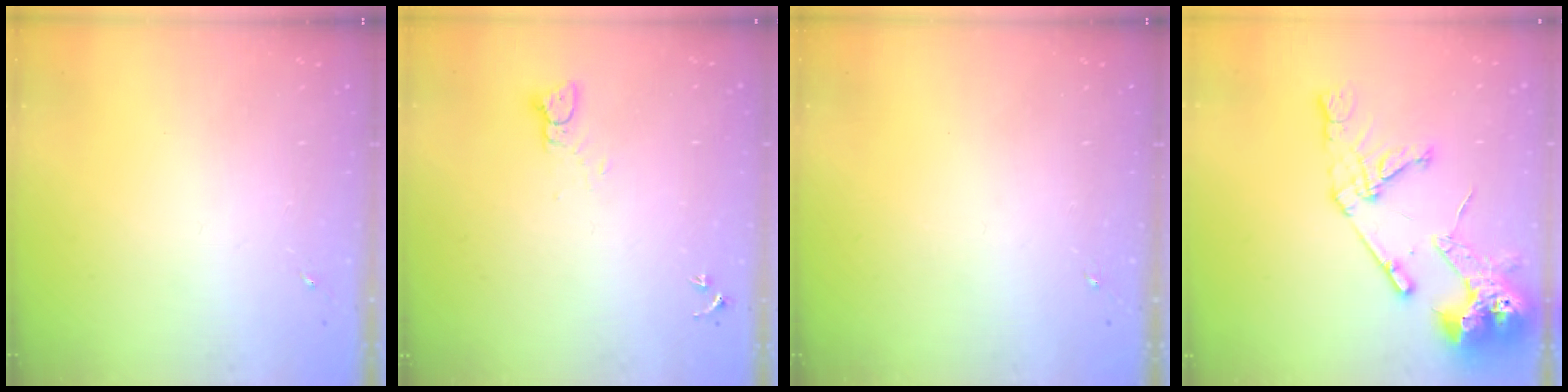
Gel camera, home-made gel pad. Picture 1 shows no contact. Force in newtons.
{"total": 2.6, "press": 2.6, "slide": 0.1}
{"total": 0.0}
{"total": 17.1, "press": 17.0, "slide": 2.1}